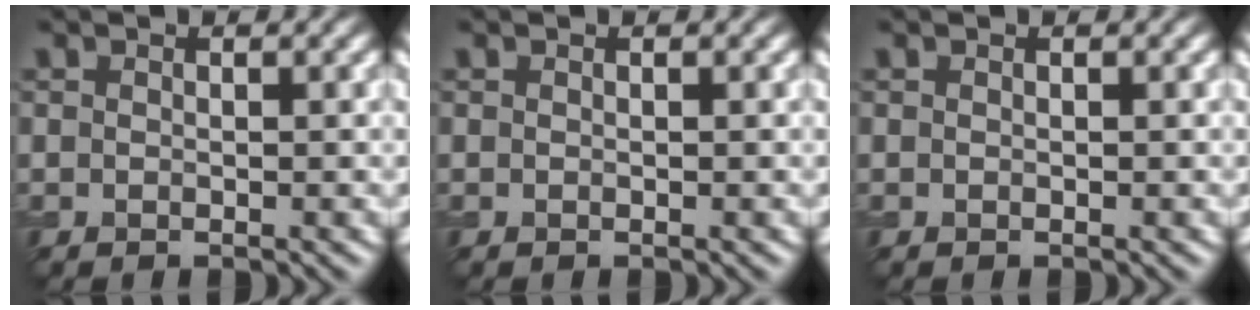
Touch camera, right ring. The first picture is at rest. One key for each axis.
{"total": 0.0}
{"total": 0.0}